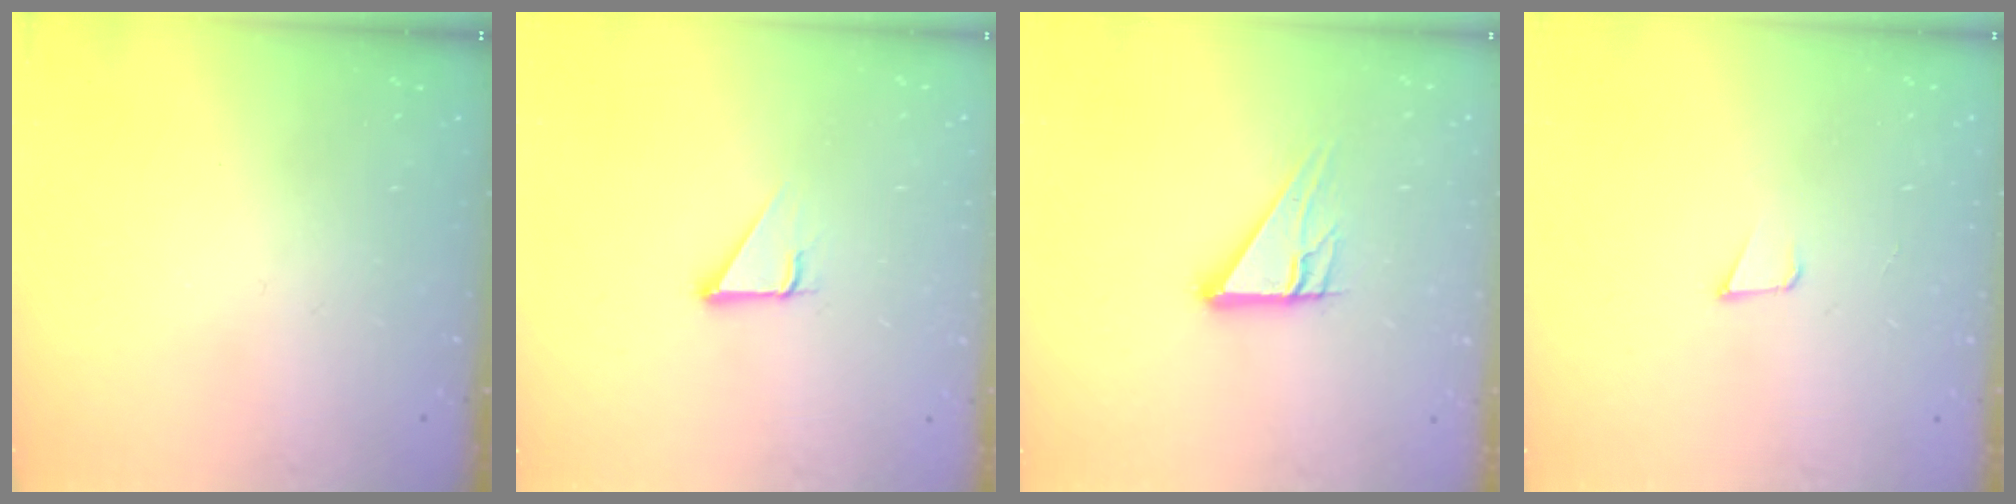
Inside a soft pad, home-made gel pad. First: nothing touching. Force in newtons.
{"total": 2.9, "press": 2.9, "slide": 0.1}
{"total": 10.2, "press": 10.2, "slide": 1.0}
{"total": 3.2, "press": 1.9, "slide": 2.6}